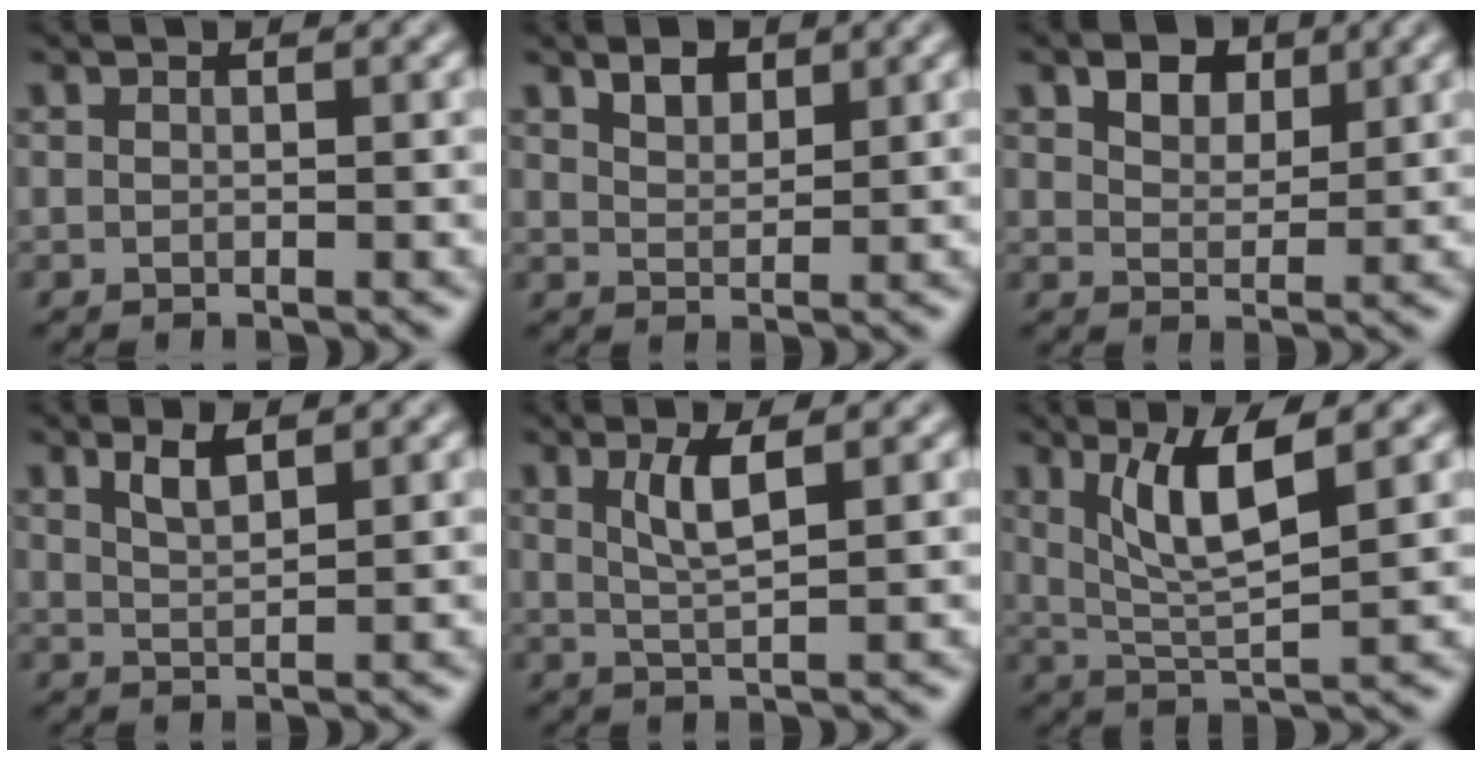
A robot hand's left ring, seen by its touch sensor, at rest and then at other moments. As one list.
[{"total": 2.1, "force": [1.6, 1.0, 1.0], "torque": [-0.021, 0.002, 0.030]}, {"total": 3.3, "force": [2.0, 1.9, 1.7], "torque": [-0.032, 0.001, 0.033]}, {"total": 2.2, "force": [1.5, 0.6, 1.5], "torque": [-0.029, -0.001, 0.030]}, {"total": 2.8, "force": [1.2, 0.6, 2.5], "torque": [-0.050, -0.003, 0.023]}, {"total": 5.5, "force": [2.1, 1.2, 4.9], "torque": [-0.097, -0.006, 0.044]}]